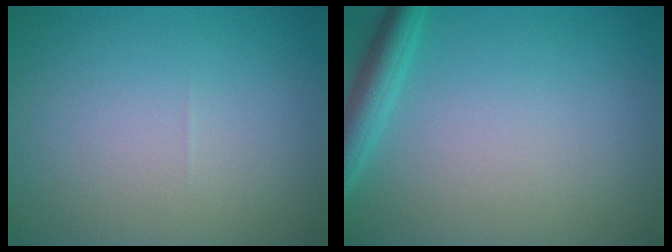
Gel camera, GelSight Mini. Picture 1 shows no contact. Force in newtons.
{"total": 3.0, "press": 2.9, "slide": 0.2}